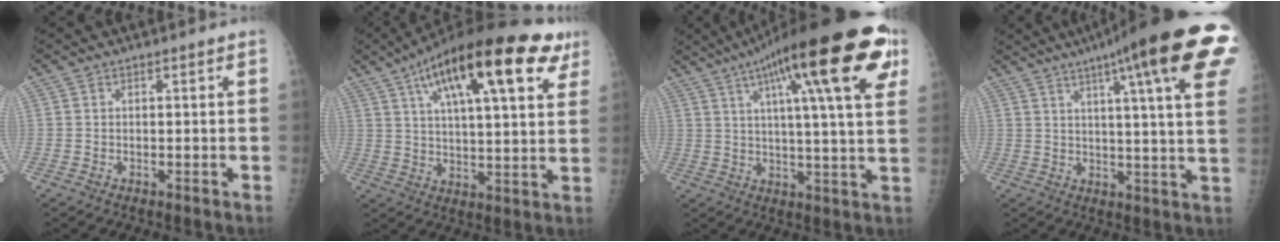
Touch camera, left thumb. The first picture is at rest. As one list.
[{"total": 25.0, "force": [12.5, 7.9, 20.1], "torque": [-0.296, -0.002, 0.188]}, {"total": 25.6, "force": [11.7, 5.6, 22.0], "torque": [-0.321, 0.001, 0.166]}, {"total": 23.6, "force": [12.2, 3.0, 20.0], "torque": [-0.251, -0.010, 0.147]}]